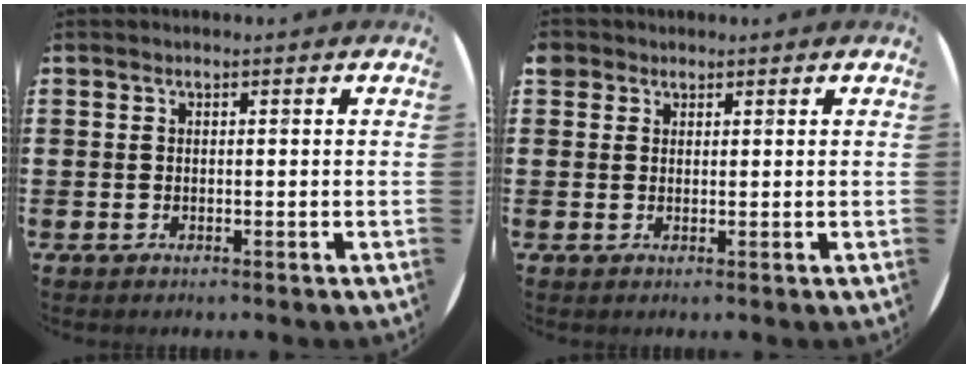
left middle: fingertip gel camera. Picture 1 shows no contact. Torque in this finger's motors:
{"motor_torque": [1.07, -0.91, 0.06, 0.10]}